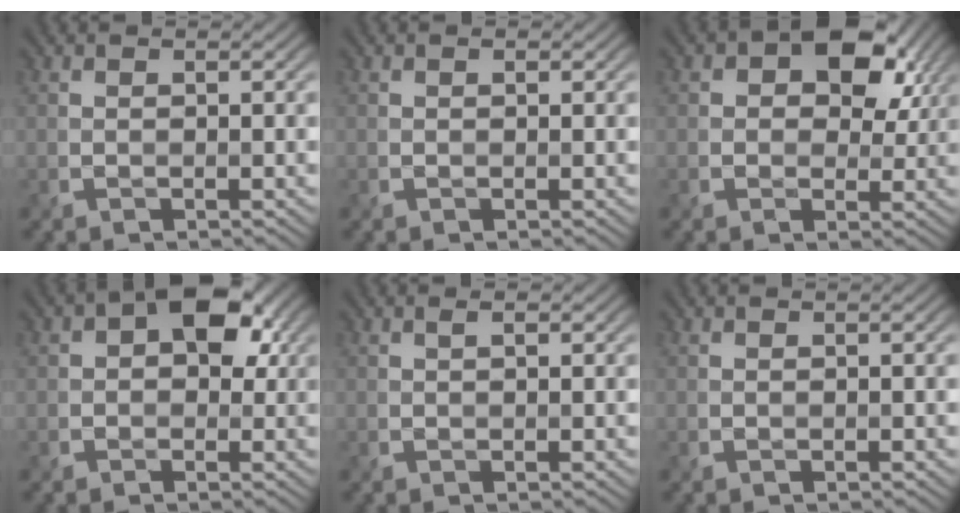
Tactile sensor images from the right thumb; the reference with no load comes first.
{"total": 0.6, "force": [0.2, 0.5, 0.4], "torque": [-0.004, -0.004, 0.004]}
{"total": 9.2, "force": [3.3, 6.3, 5.9], "torque": [-0.082, 0.001, 0.049]}
{"total": 6.7, "force": [1.6, 4.5, 4.7], "torque": [-0.061, 0.003, 0.014]}
{"total": 0.7, "force": [0.3, 0.3, 0.6], "torque": [-0.012, -0.002, 0.006]}
{"total": 0.0}